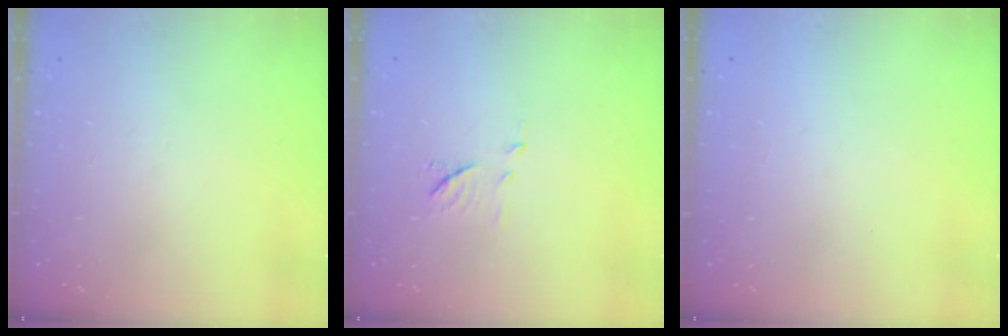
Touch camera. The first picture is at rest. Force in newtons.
{"total": 7.0, "press": 7.0, "slide": 0.6}
{"total": 1.5, "press": 1.5, "slide": 0.1}